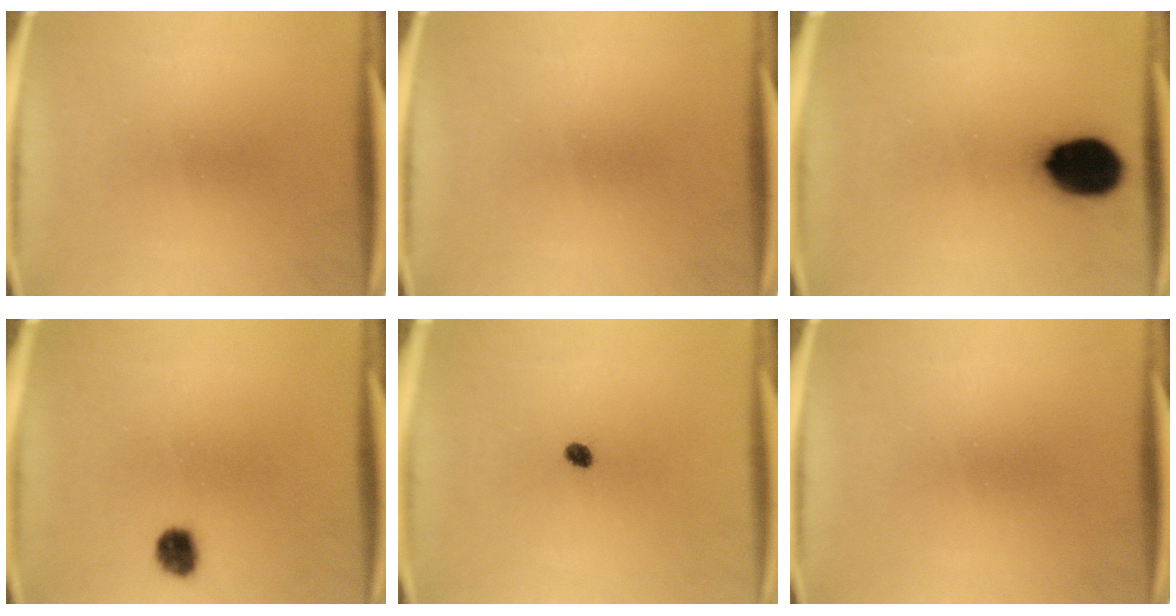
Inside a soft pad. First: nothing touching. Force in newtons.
{"total": 0.0}
{"total": 14.7}
{"total": 4.2}
{"total": 1.7}
{"total": 0.0}